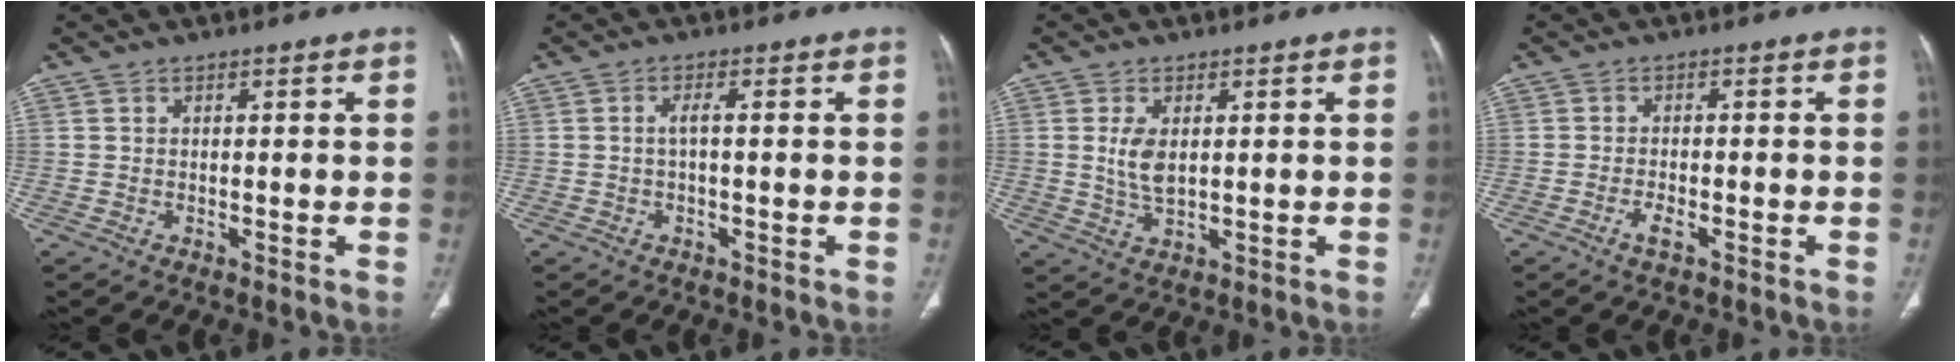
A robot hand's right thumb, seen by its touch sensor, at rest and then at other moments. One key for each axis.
{"total": 1.8, "fx": -0.1, "fy": 0.3, "fz": 1.7, "tx": -0.039, "ty": 0.007, "tz": -0.001}
{"total": 4.6, "fx": 0.8, "fy": 2.4, "fz": 3.8, "tx": -0.081, "ty": -0.008, "tz": 0.022}
{"total": 2.4, "fx": -1.4, "fy": 0.8, "fz": 1.8, "tx": -0.038, "ty": 0.006, "tz": -0.028}